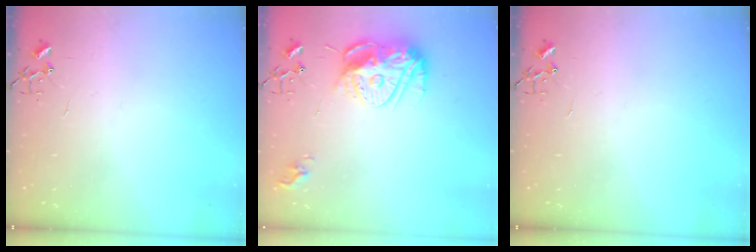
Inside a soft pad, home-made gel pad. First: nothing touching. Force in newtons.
{"total": 14.8, "press": 14.7, "slide": 1.4}
{"total": 0.0}